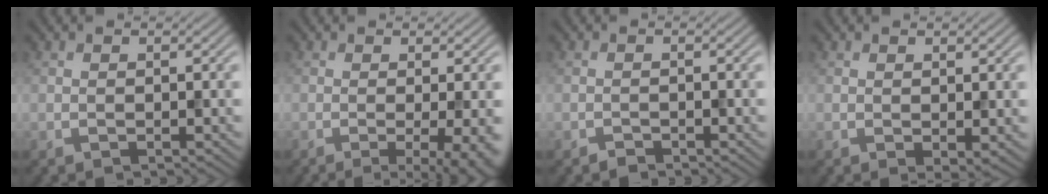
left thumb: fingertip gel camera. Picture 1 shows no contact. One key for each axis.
{"total": 6.4, "fx": -1.4, "fy": 1.6, "fz": 6.1, "tx": -0.082, "ty": -0.010, "tz": -0.015}
{"total": 0.8, "fx": -0.8, "fy": 0.2, "fz": 0.1, "tx": -0.001, "ty": 0.000, "tz": -0.017}
{"total": 1.4, "fx": 0.3, "fy": 0.5, "fz": 1.3, "tx": -0.020, "ty": -0.007, "tz": 0.007}